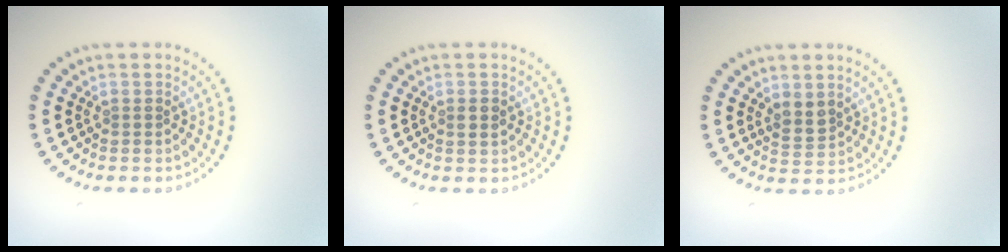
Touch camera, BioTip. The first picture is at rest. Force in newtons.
{"total": 1.2, "press": 1.1, "slide": 0.3}
{"total": 1.7, "press": 1.6, "slide": 0.7}